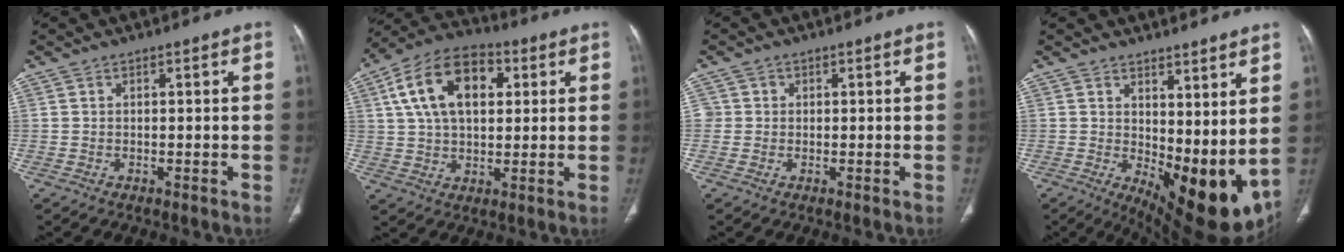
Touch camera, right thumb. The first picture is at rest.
{"total": 16.1, "force": [4.6, 9.9, 11.9], "torque": [-0.189, 0.012, 0.073]}
{"total": 2.0, "force": [0.1, 2.0, 0.2], "torque": [0.012, 0.006, 0.001]}
{"total": 15.4, "force": [2.3, 6.9, 13.6], "torque": [-0.183, -0.045, 0.054]}